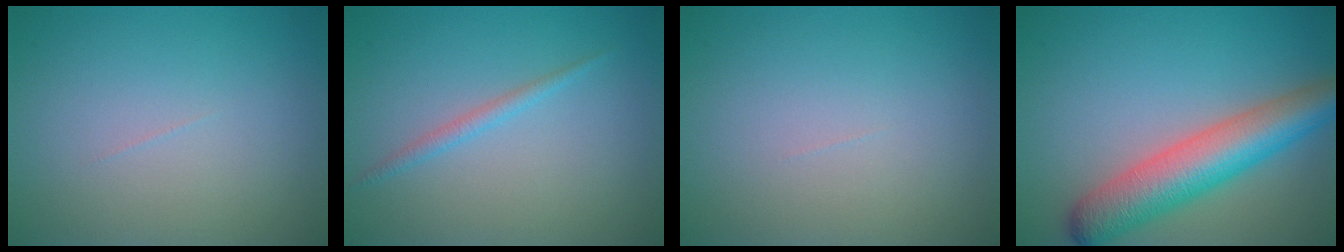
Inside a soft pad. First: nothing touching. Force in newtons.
{"total": 1.2, "press": 1.2, "slide": 0.1}
{"total": 0.0}
{"total": 7.2, "press": 7.2, "slide": 0.3}